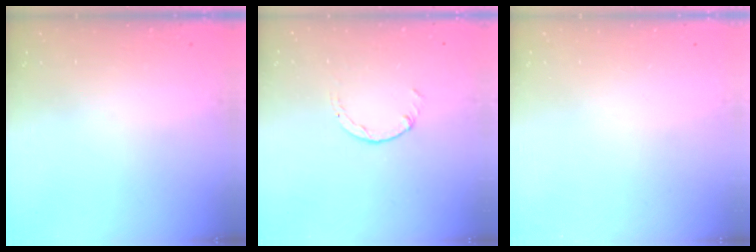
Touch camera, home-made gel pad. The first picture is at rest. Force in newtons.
{"total": 1.1, "press": 1.1, "slide": 0.2}
{"total": 0.0}